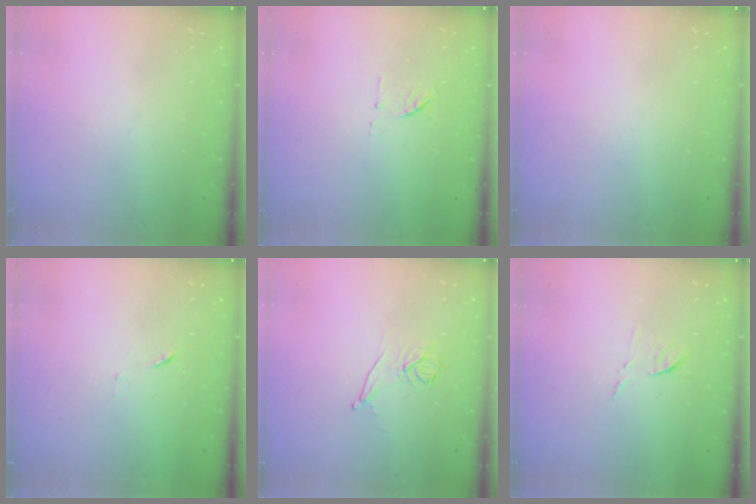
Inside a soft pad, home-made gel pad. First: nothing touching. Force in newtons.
{"total": 6.8, "press": 6.6, "slide": 1.2}
{"total": 0.0}
{"total": 6.7, "press": 6.6, "slide": 0.6}
{"total": 8.5, "press": 7.8, "slide": 3.3}
{"total": 6.7, "press": 6.7, "slide": 0.5}